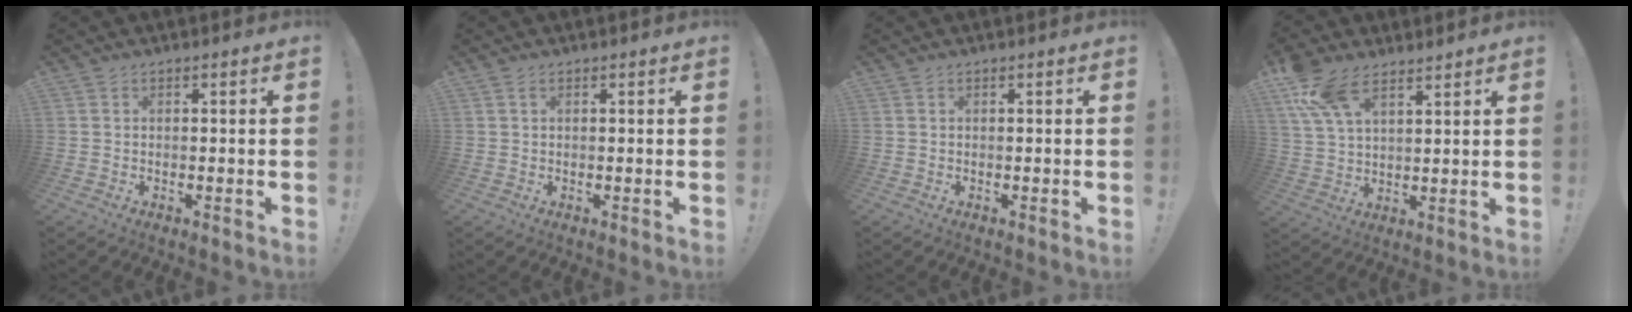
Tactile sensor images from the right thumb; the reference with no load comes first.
{"total": 1.0, "force": [0.5, 0.4, 0.8], "torque": [-0.022, 0.004, 0.009]}
{"total": 0.0}
{"total": 10.6, "force": [7.5, 4.8, 5.8], "torque": [-0.120, -0.028, 0.148]}